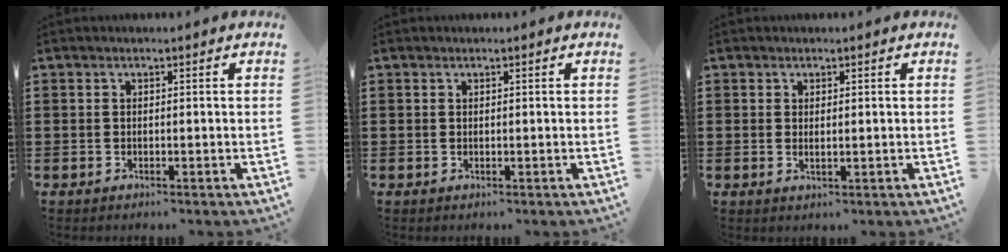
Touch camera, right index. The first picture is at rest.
{"total": 0.0}
{"total": 0.8, "force": [0.3, 0.3, 0.7], "torque": [-0.014, 0.003, 0.006]}